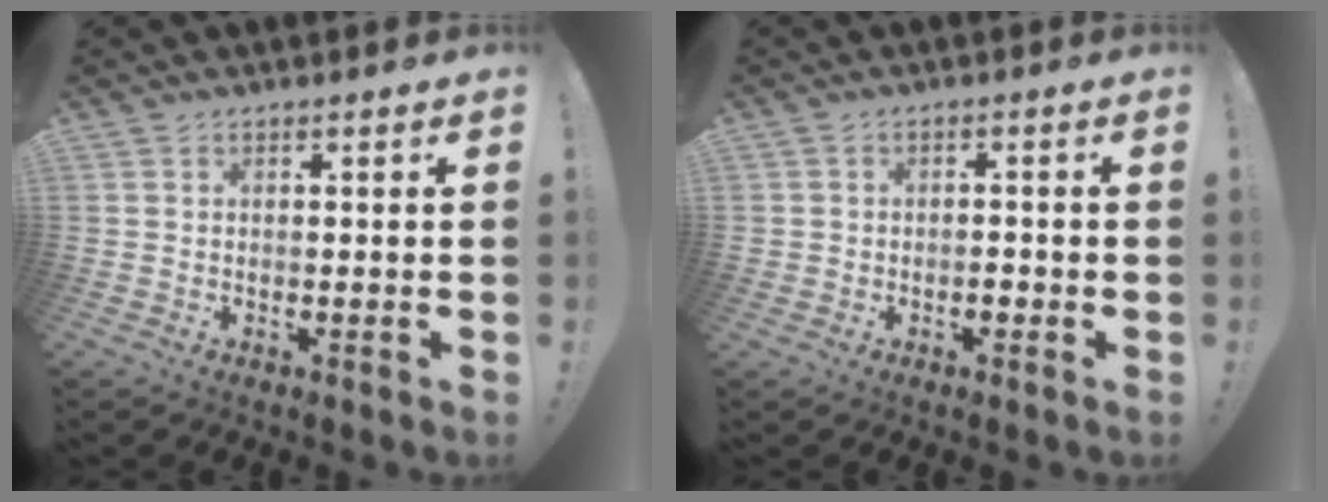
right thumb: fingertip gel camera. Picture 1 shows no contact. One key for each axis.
{"total": 3.1, "fx": -1.3, "fy": 2.6, "fz": 1.1, "tx": -0.016, "ty": 0.005, "tz": -0.022}